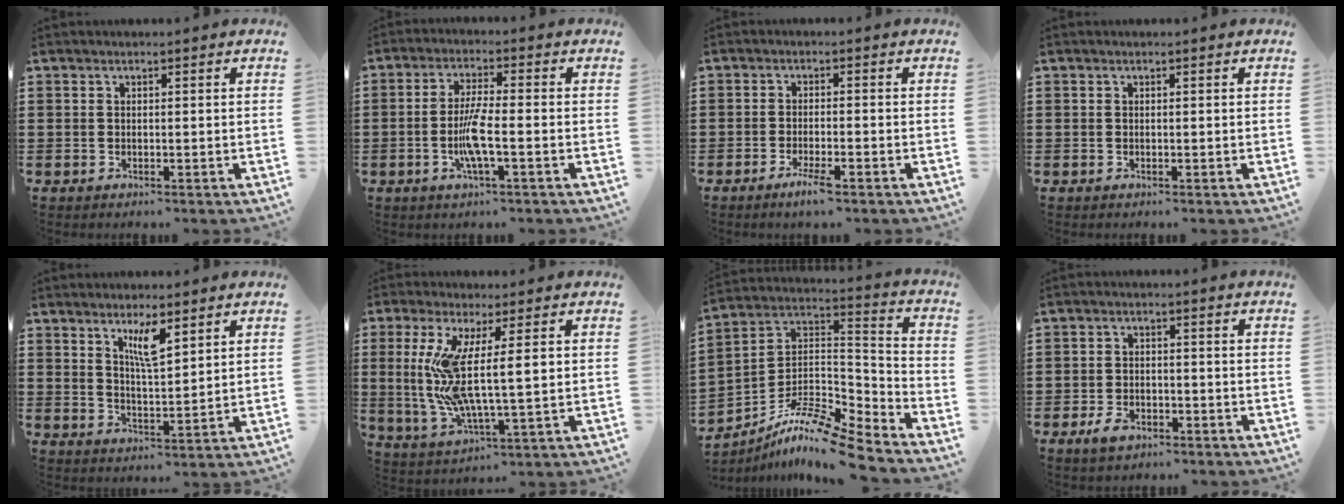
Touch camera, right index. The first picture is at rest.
{"total": 5.9, "force": [-1.7, 0.6, 5.7], "torque": [-0.118, -0.012, -0.036]}
{"total": 3.2, "force": [-2.0, 0.0, 2.6], "torque": [-0.054, -0.011, -0.037]}
{"total": 0.0}
{"total": 5.4, "force": [3.1, 1.3, 4.2], "torque": [-0.075, -0.001, 0.050]}
{"total": 10.1, "force": [1.6, 1.6, 9.8], "torque": [-0.213, -0.016, 0.023]}
{"total": 11.2, "force": [-9.4, 1.5, 5.9], "torque": [-0.115, 0.010, -0.189]}
{"total": 2.9, "force": [-1.9, 1.6, 1.6], "torque": [-0.037, 0.002, -0.041]}